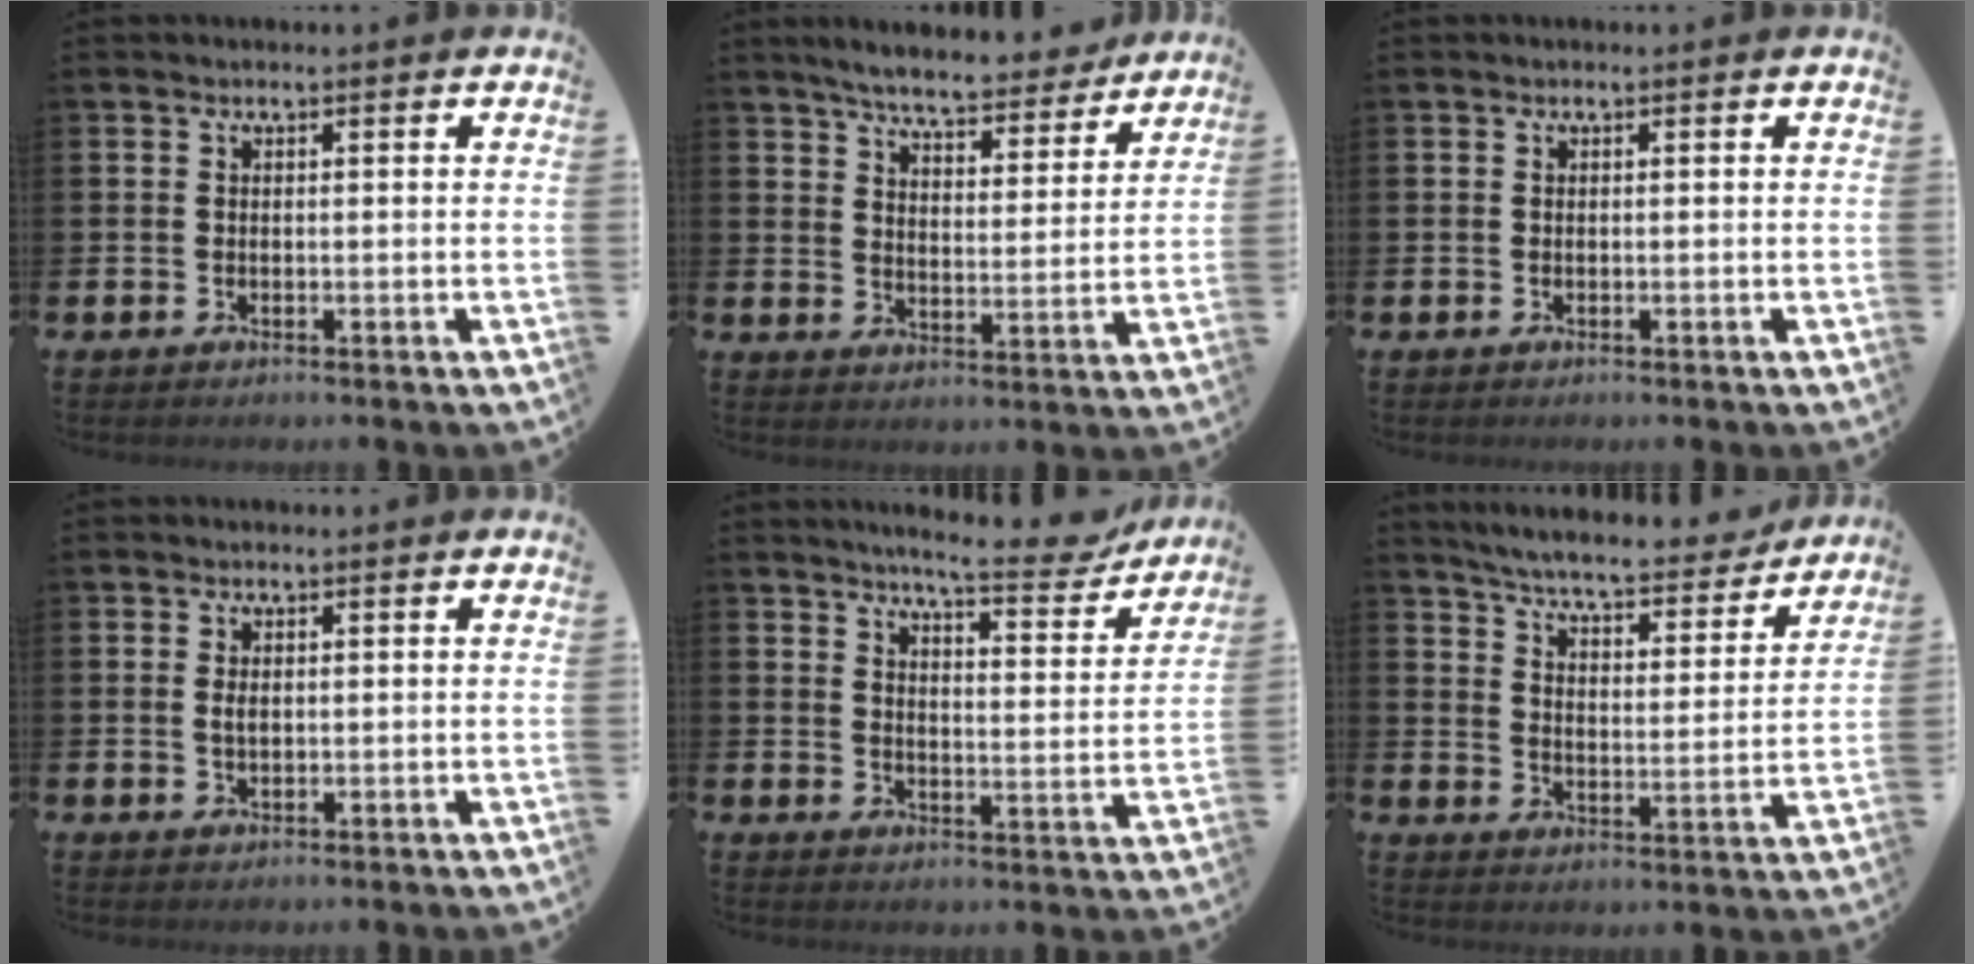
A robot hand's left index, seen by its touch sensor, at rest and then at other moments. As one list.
[{"total": 6.4, "force": [6.1, 1.0, 1.7], "torque": [-0.043, -0.044, 0.101]}, {"total": 0.0}, {"total": 1.4, "force": [0.3, 0.8, 1.1], "torque": [-0.009, 0.001, 0.002]}, {"total": 8.0, "force": [7.4, 0.8, 3.0], "torque": [-0.058, -0.045, 0.127]}, {"total": 6.6, "force": [6.2, 0.5, 2.0], "torque": [-0.059, -0.049, 0.103]}]